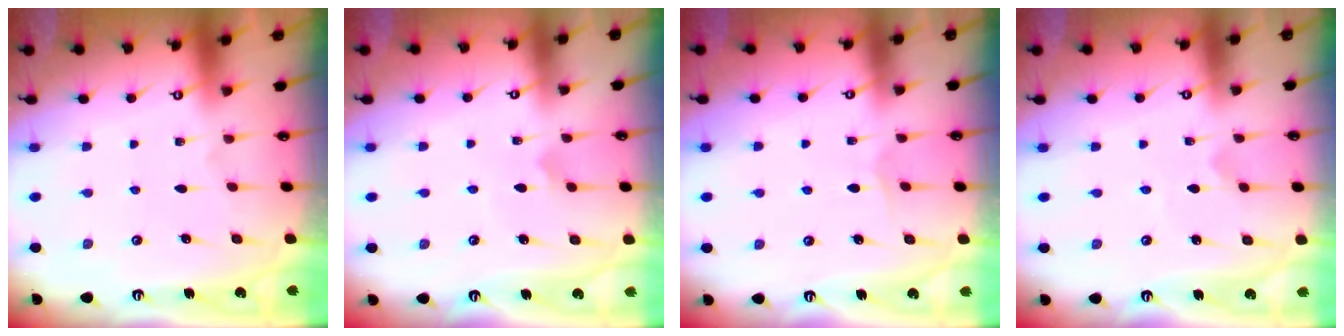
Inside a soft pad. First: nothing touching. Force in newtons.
{"total": 5.7, "press": 5.7, "slide": 0.5}
{"total": 3.9, "press": 3.9, "slide": 0.4}
{"total": 1.7, "press": 1.6, "slide": 0.2}